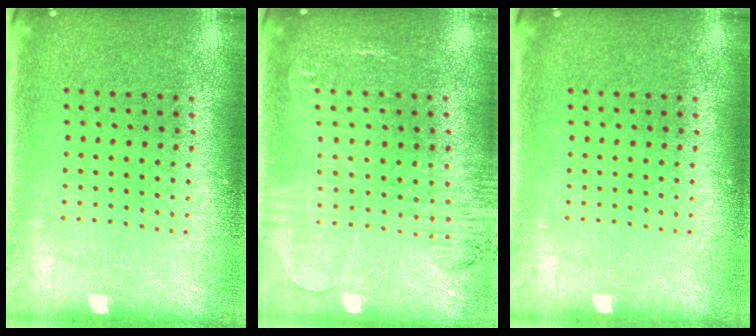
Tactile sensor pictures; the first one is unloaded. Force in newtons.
{"total": 1.8, "press": 1.8, "slide": 0.4}
{"total": 0.0}